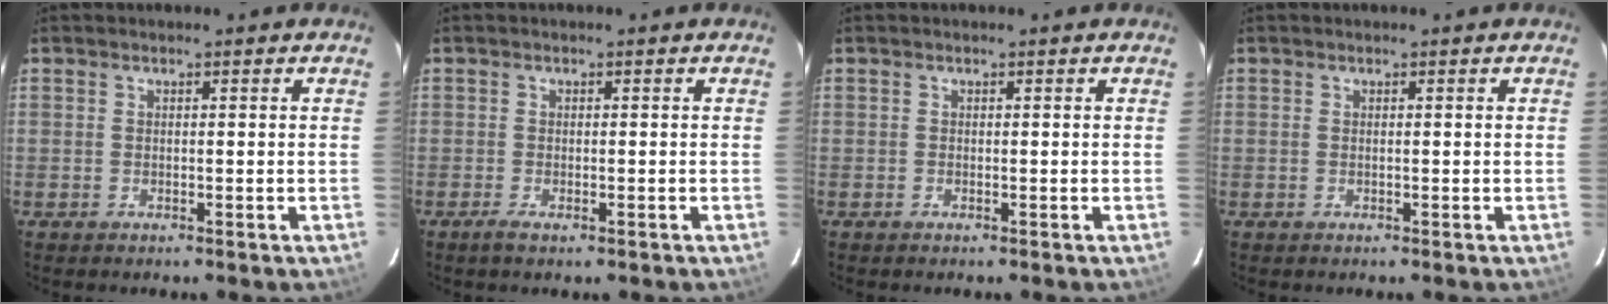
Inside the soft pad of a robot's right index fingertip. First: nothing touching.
{"total": 2.0, "force": [-1.2, 0.6, 1.5], "torque": [-0.031, -0.006, -0.021]}
{"total": 0.0}
{"total": 0.0}